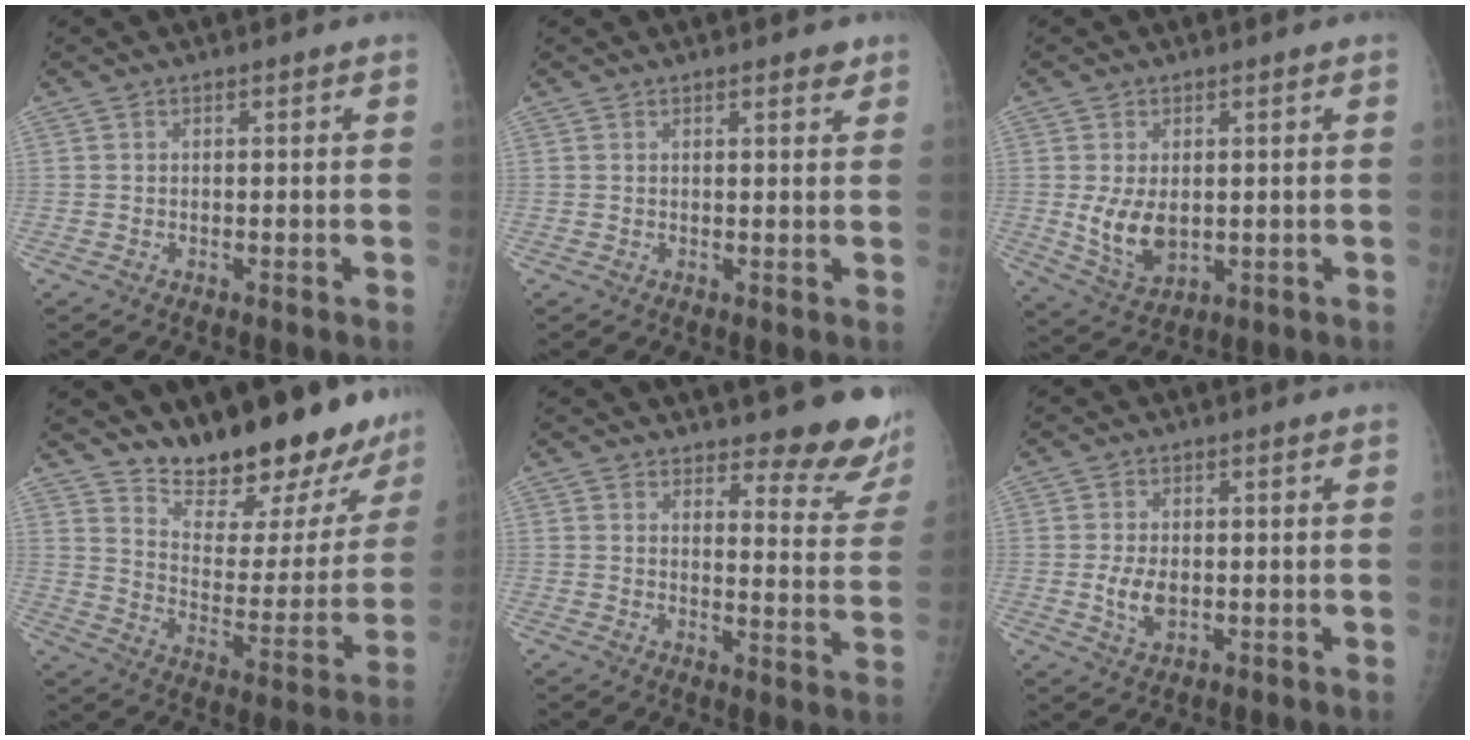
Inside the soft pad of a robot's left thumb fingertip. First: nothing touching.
{"total": 2.6, "force": [1.9, 0.8, 1.6], "torque": [-0.012, -0.008, 0.022]}
{"total": 7.2, "force": [0.2, 4.5, 5.6], "torque": [-0.089, -0.019, 0.018]}
{"total": 24.1, "force": [21.2, 6.2, 9.7], "torque": [-0.108, -0.158, 0.301]}
{"total": 13.3, "force": [11.8, 3.5, 5.0], "torque": [-0.020, -0.099, 0.131]}
{"total": 4.3, "force": [-0.4, 2.5, 3.4], "torque": [-0.065, -0.006, -0.002]}